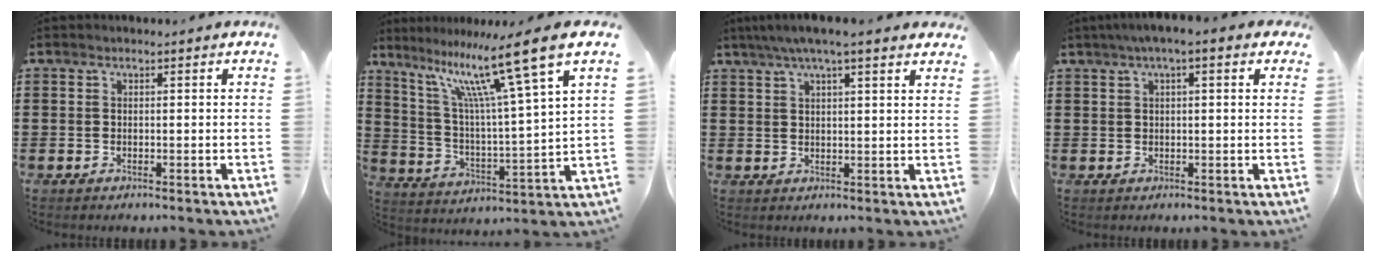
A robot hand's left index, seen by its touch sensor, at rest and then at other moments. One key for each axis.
{"total": 13.7, "fx": 9.4, "fy": 0.5, "fz": 9.9, "tx": -0.197, "ty": -0.055, "tz": 0.144}
{"total": 4.8, "fx": 3.7, "fy": 0.2, "fz": 3.1, "tx": -0.069, "ty": -0.003, "tz": 0.066}
{"total": 3.2, "fx": 1.5, "fy": 0.4, "fz": 2.8, "tx": -0.056, "ty": 0.005, "tz": 0.025}